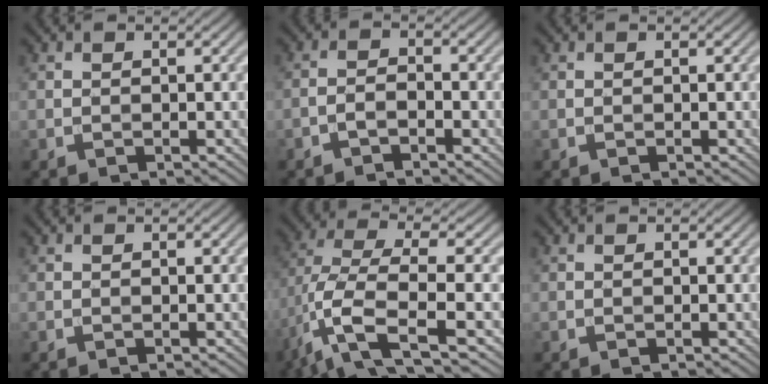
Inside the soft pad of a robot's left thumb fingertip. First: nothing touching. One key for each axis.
{"total": 1.8, "fx": -1.4, "fy": 0.5, "fz": 1.0, "tx": -0.021, "ty": 0.005, "tz": -0.033}
{"total": 0.0}
{"total": 0.0}
{"total": 10.6, "fx": -3.3, "fy": 3.8, "fz": 9.3, "tx": -0.202, "ty": -0.003, "tz": -0.069}
{"total": 0.0}